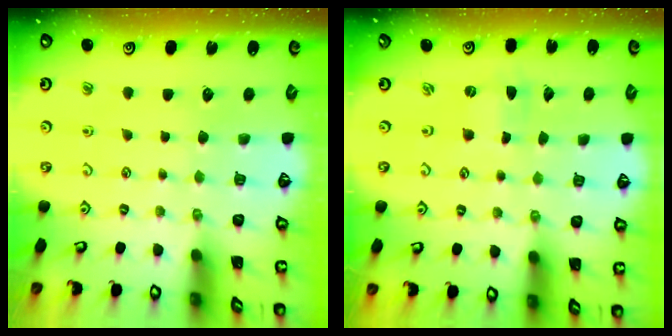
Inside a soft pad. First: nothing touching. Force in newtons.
{"total": 0.0}